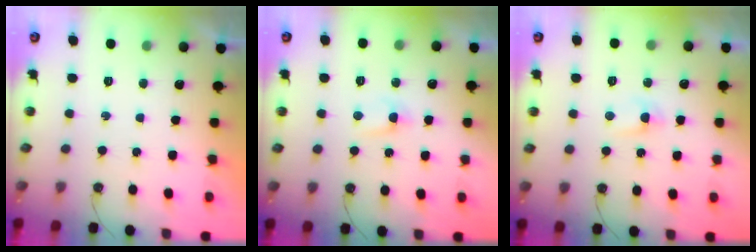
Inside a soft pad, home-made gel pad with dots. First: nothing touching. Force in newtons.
{"total": 3.0, "press": 2.9, "slide": 0.3}
{"total": 2.2, "press": 2.2, "slide": 0.3}